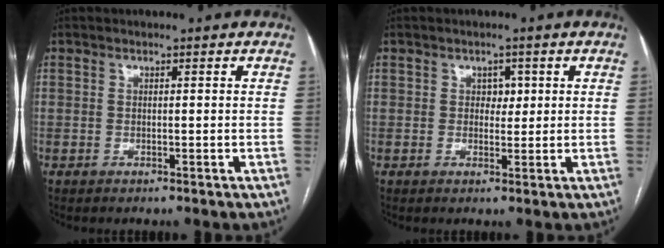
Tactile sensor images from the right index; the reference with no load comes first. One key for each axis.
{"total": 2.0, "fx": 0.6, "fy": 1.5, "fz": 1.3, "tx": -0.013, "ty": 0.004, "tz": 0.009}